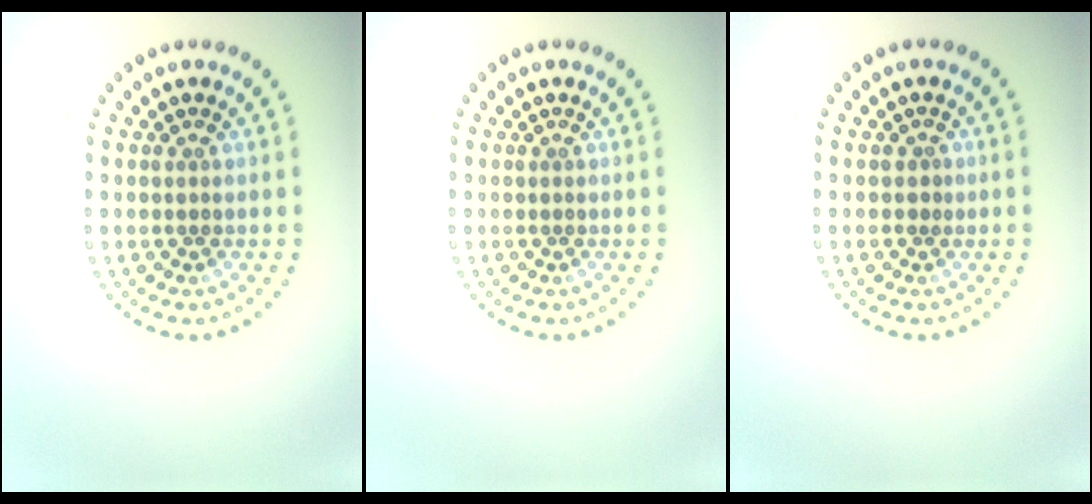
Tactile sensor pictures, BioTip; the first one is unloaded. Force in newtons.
{"total": 0.0}
{"total": 0.5, "press": 0.3, "slide": 0.4}